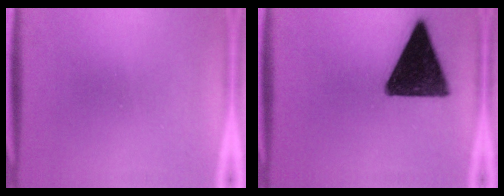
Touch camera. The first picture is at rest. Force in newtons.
{"total": 15.6}